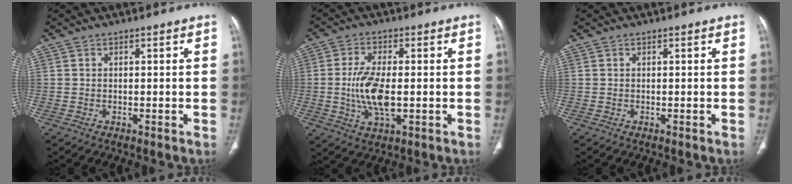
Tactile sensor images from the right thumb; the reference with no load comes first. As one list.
[{"total": 9.6, "force": [-0.9, 4.2, 8.6], "torque": [-0.178, -0.004, -0.015]}, {"total": 0.0}]